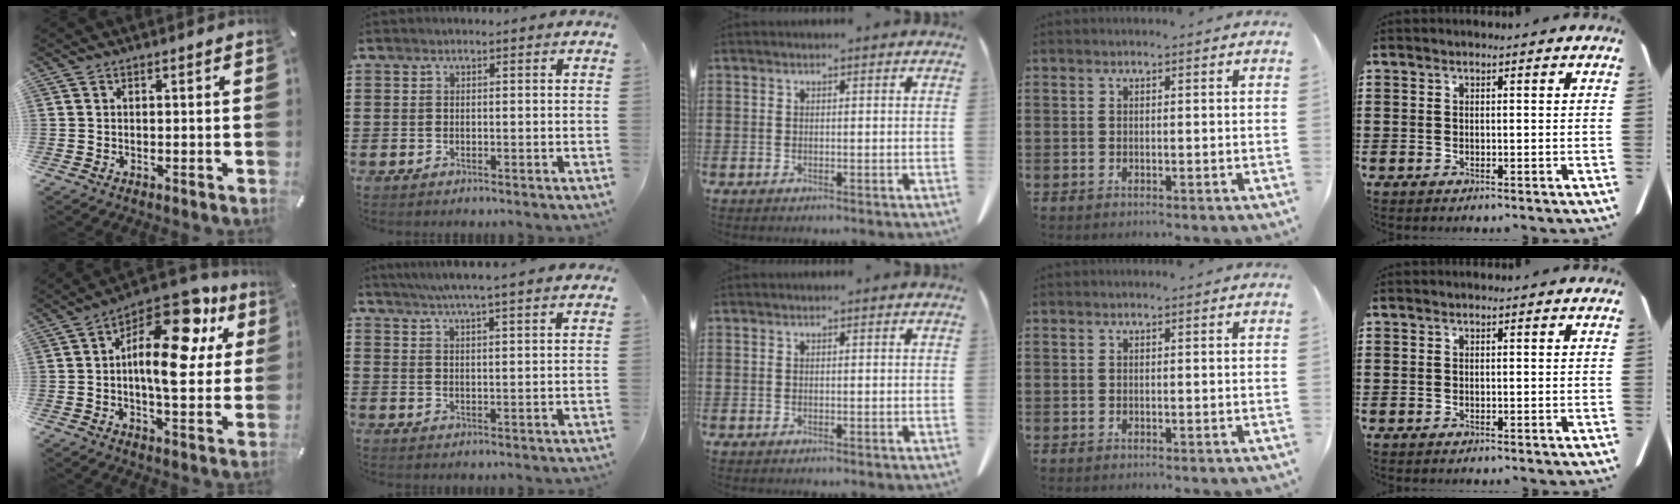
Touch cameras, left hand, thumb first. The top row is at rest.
{"thumb": {"total": 18.4, "force": [6.8, 8.2, 15.0], "torque": [-0.235, -0.048, 0.108]}, "index": {"total": 4.9, "force": [4.5, -0.6, 1.9], "torque": [-0.052, -0.015, 0.079]}}